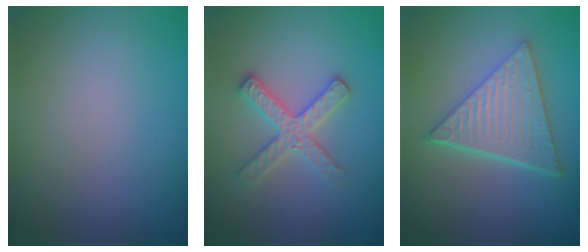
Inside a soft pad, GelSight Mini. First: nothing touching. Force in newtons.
{"total": 3.0, "press": 2.8, "slide": 1.0}
{"total": 6.1, "press": 4.5, "slide": 4.1}